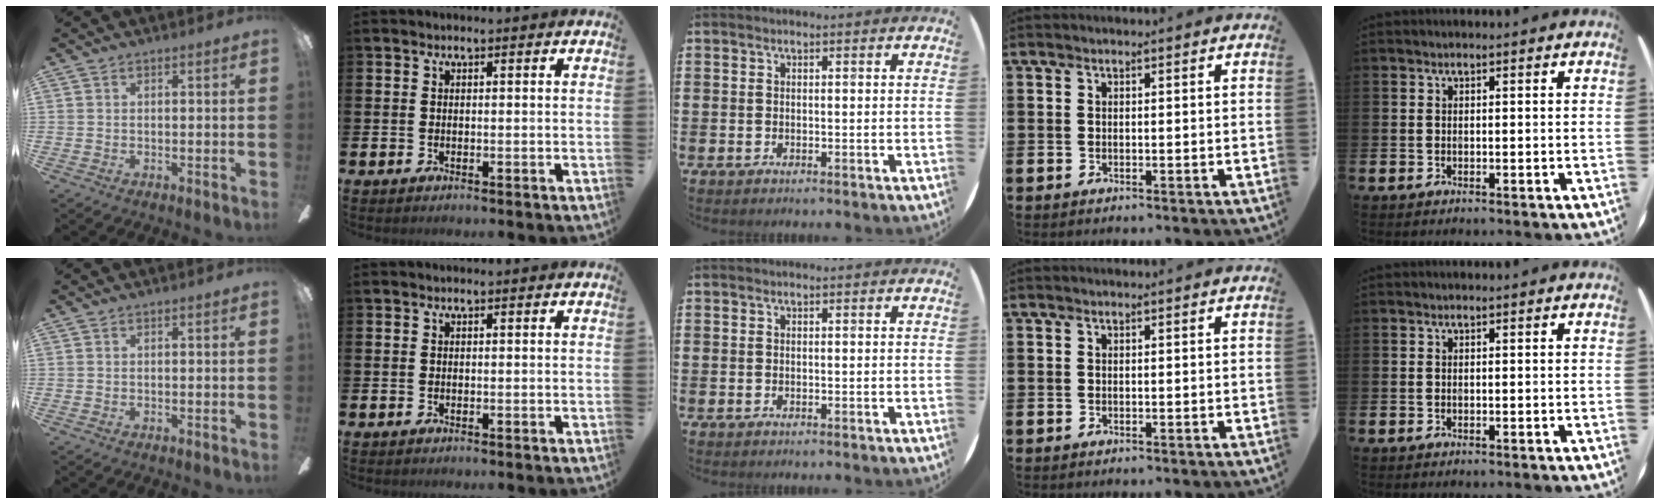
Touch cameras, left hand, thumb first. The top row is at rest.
{}